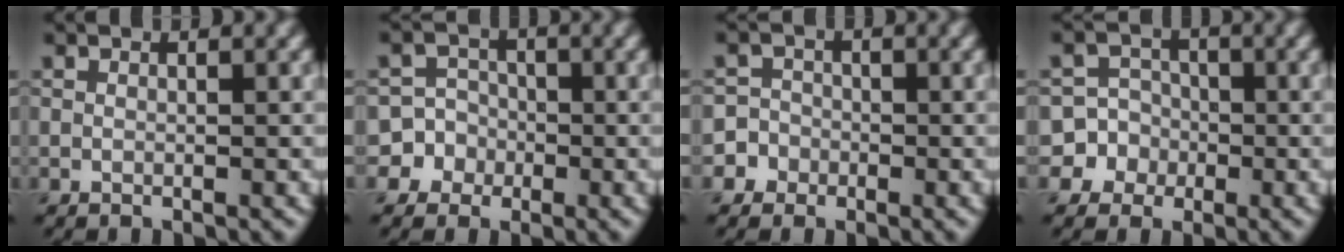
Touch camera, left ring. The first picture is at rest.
{"total": 5.3, "force": [-2.2, 4.8, 0.1], "torque": [0.021, 0.009, -0.054]}
{"total": 3.7, "force": [-1.9, 3.2, 0.2], "torque": [0.025, 0.004, -0.042]}
{"total": 6.2, "force": [-2.0, 5.8, 0.2], "torque": [0.013, 0.013, -0.058]}